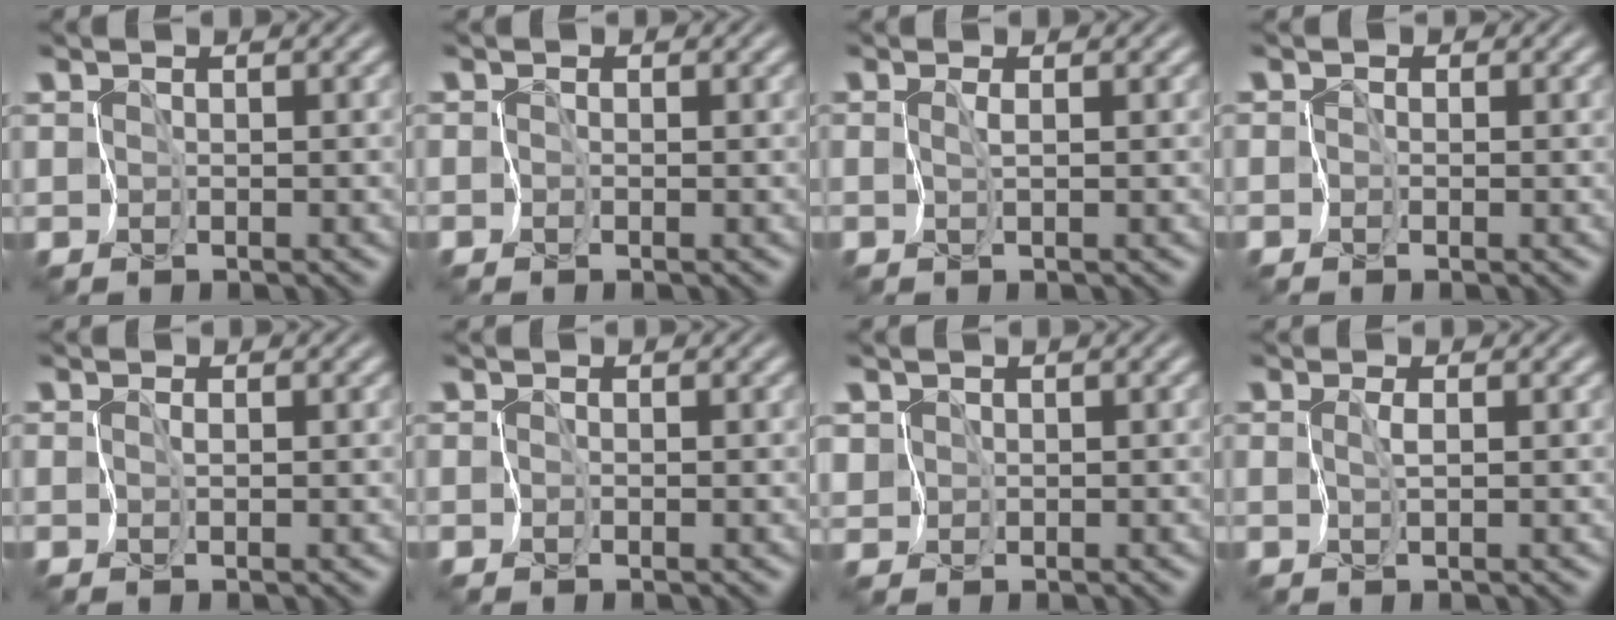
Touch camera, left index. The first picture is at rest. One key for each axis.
{"total": 0.7, "fx": 0.0, "fy": 0.7, "fz": 0.2, "tx": 0.008, "ty": 0.011, "tz": -0.004}
{"total": 0.5, "fx": 0.0, "fy": -0.4, "fz": 0.4, "tx": -0.009, "ty": 0.000, "tz": 0.002}
{"total": 1.5, "fx": -0.1, "fy": 1.5, "fz": 0.4, "tx": 0.009, "ty": 0.021, "tz": -0.018}
{"total": 0.0}
{"total": 0.0}
{"total": 0.9, "fx": 0.4, "fy": 0.8, "fz": -0.1, "tx": 0.001, "ty": 0.001, "tz": 0.009}
{"total": 0.7, "fx": -0.1, "fy": -0.2, "fz": 0.6, "tx": -0.016, "ty": 0.000, "tz": 0.000}